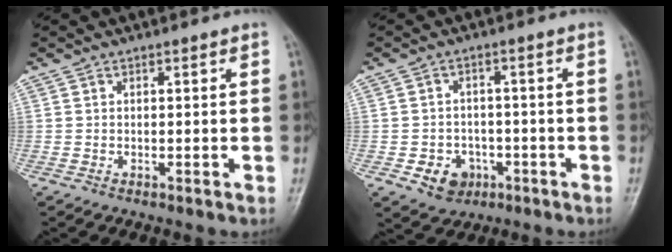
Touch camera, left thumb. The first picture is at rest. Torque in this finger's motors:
{"motor_torque": [-0.11, 0.18, 0.08, 0.03, 0.00]}